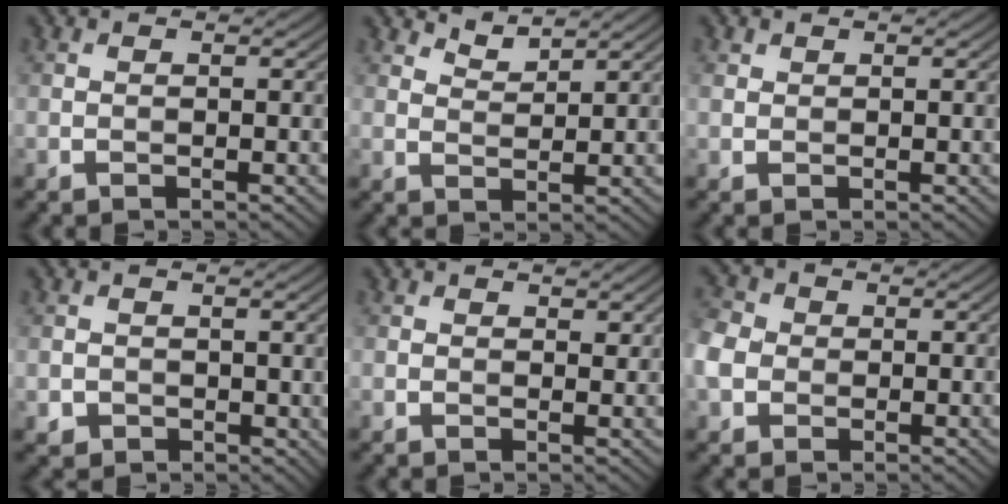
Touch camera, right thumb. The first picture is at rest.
{"total": 2.6, "force": [2.4, 0.5, 0.8], "torque": [-0.018, -0.002, 0.051]}
{"total": 0.9, "force": [0.6, 0.7, 0.3], "torque": [-0.008, 0.002, 0.011]}
{"total": 1.5, "force": [0.1, 1.5, 0.2], "torque": [-0.008, -0.009, 0.000]}
{"total": 1.2, "force": [0.9, 0.6, 0.6], "torque": [-0.008, 0.000, 0.015]}
{"total": 5.4, "force": [-0.7, 4.5, 2.7], "torque": [-0.088, 0.005, -0.031]}